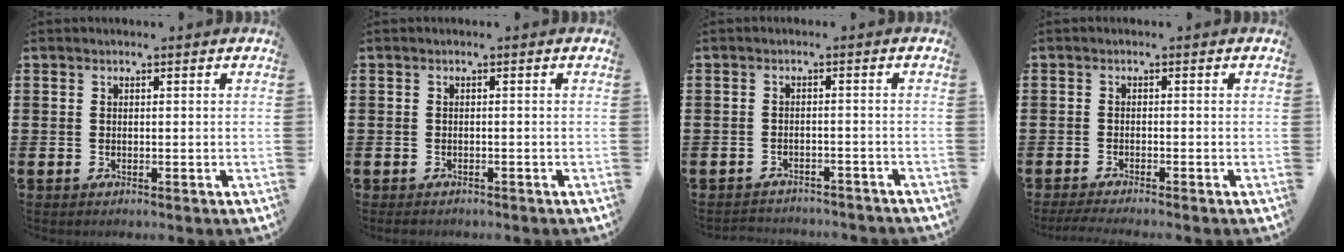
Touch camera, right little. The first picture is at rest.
{"total": 0.6, "force": [-0.5, 0.2, 0.2], "torque": [-0.007, 0.000, -0.010]}
{"total": 1.8, "force": [-1.8, 0.1, -0.2], "torque": [-0.002, 0.003, -0.040]}
{"total": 1.1, "force": [-0.6, 0.1, 0.9], "torque": [-0.014, 0.002, -0.012]}